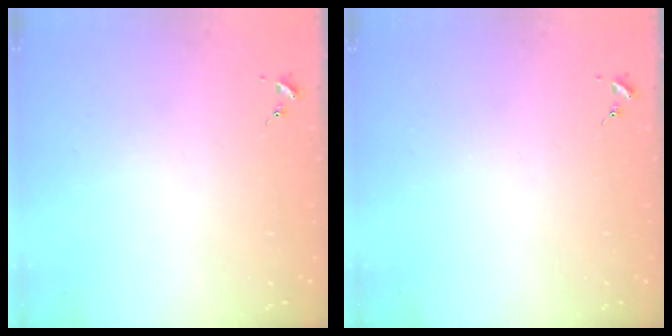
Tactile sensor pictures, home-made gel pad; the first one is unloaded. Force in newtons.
{"total": 0.0}